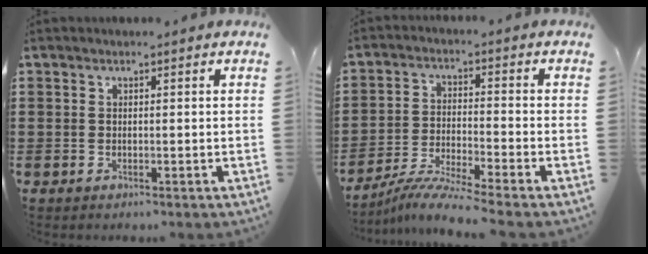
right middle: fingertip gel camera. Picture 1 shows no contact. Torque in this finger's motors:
{"motor_torque": [1.26, -0.88, 0.37, 0.10]}